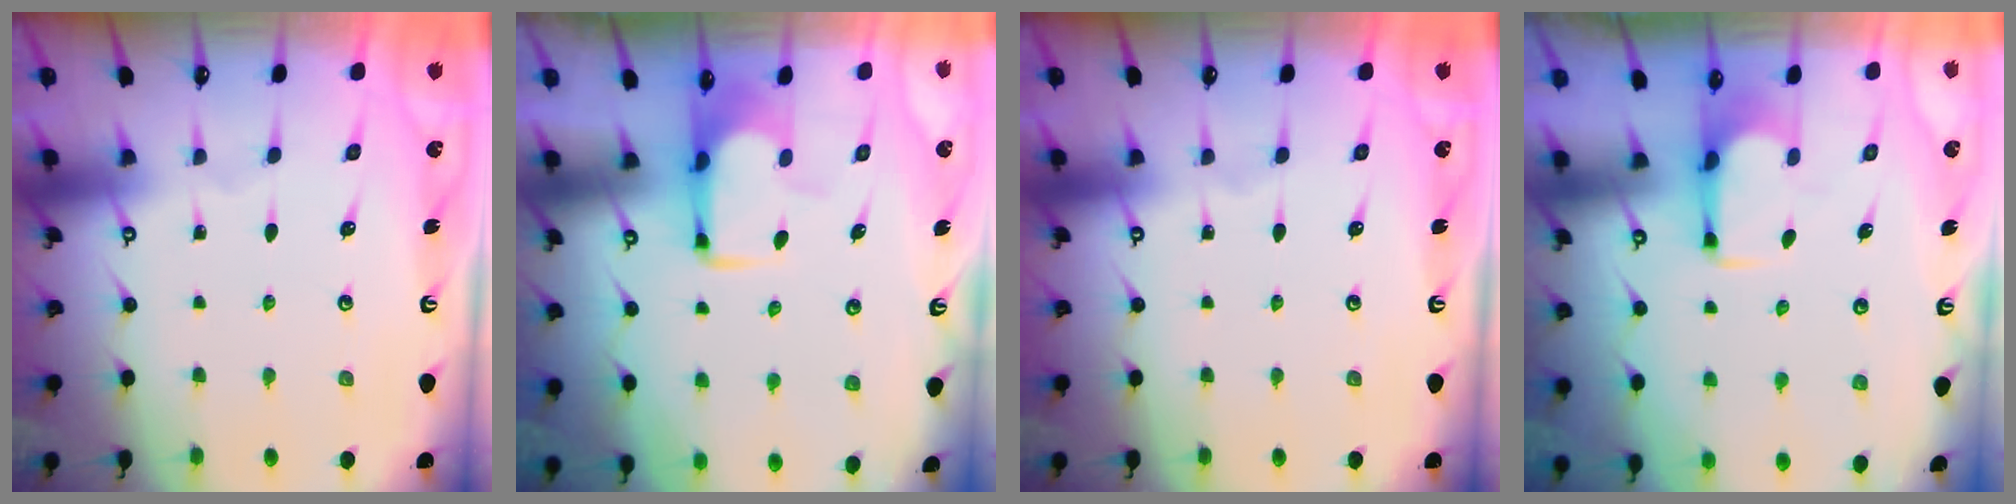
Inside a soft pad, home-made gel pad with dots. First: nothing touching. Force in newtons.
{"total": 1.6, "press": 1.6, "slide": 0.4}
{"total": 0.0}
{"total": 2.8, "press": 2.7, "slide": 0.7}